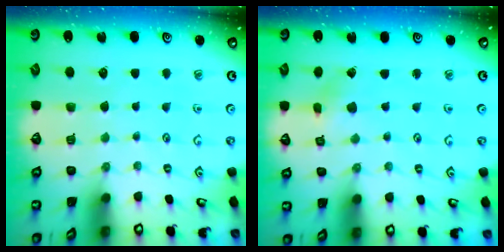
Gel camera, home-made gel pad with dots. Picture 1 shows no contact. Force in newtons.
{"total": 2.0, "press": 2.0, "slide": 0.3}